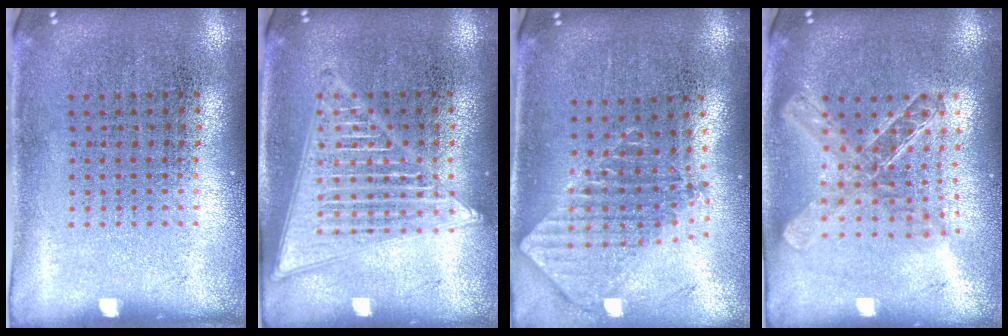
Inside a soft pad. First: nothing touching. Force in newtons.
{"total": 2.9, "press": 2.9, "slide": 0.3}
{"total": 1.9, "press": 1.5, "slide": 1.2}
{"total": 1.9, "press": 1.7, "slide": 1.0}